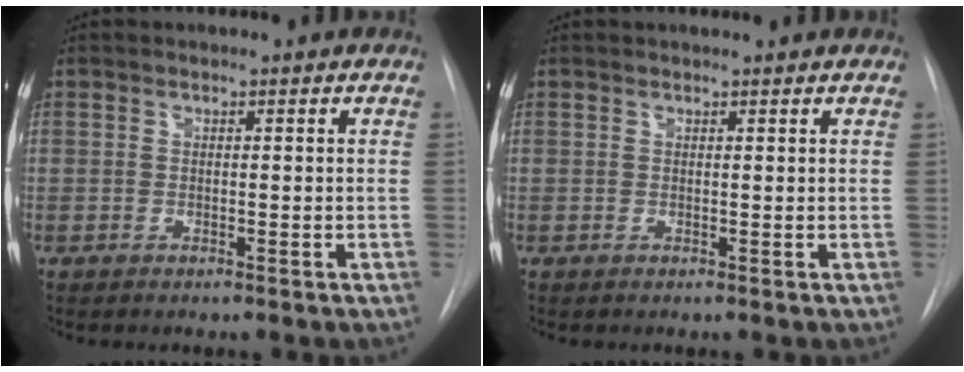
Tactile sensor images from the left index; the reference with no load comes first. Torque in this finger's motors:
{"motor_torque": [0.38, -0.68, -0.04, -0.01]}